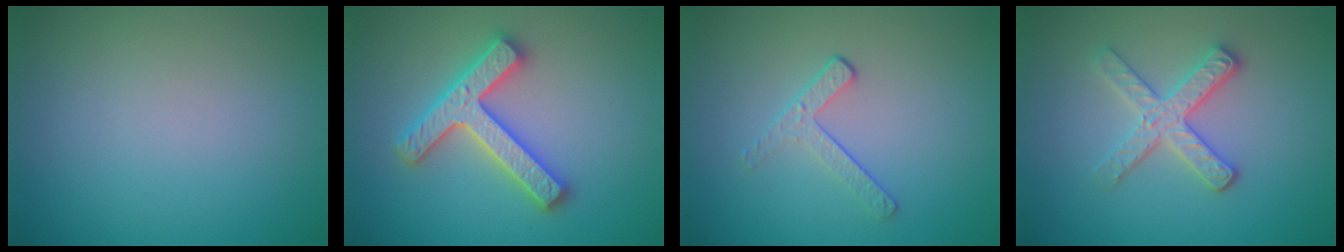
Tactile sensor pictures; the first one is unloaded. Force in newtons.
{"total": 4.7, "press": 4.6, "slide": 0.9}
{"total": 1.8, "press": 1.1, "slide": 1.4}
{"total": 3.1, "press": 2.9, "slide": 1.2}